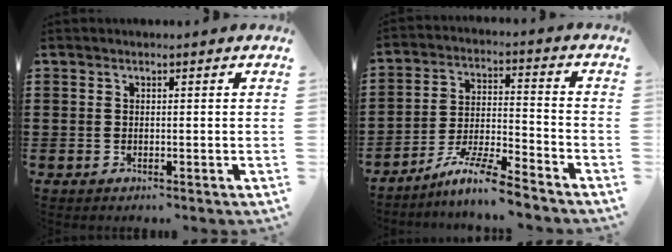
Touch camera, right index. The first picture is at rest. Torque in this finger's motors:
{"motor_torque": [1.09, 1.05, 0.17, 0.09]}